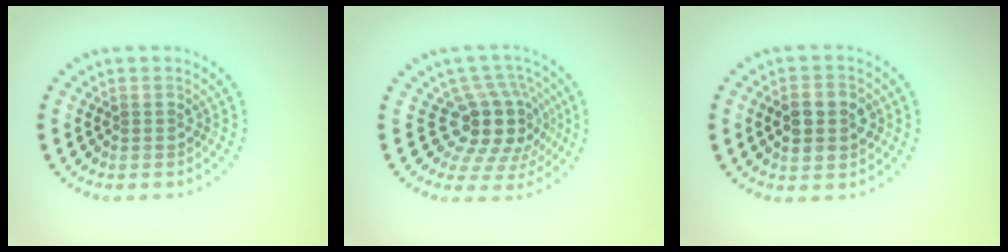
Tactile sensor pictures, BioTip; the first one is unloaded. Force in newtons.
{"total": 4.9, "press": 3.7, "slide": 3.3}
{"total": 3.8, "press": 3.8, "slide": 0.2}